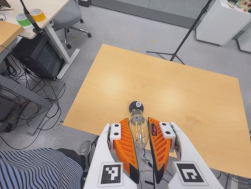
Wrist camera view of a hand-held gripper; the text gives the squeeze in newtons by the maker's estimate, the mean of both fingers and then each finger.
{"total": 19.2, "left": 24.2, "right": 14.3}